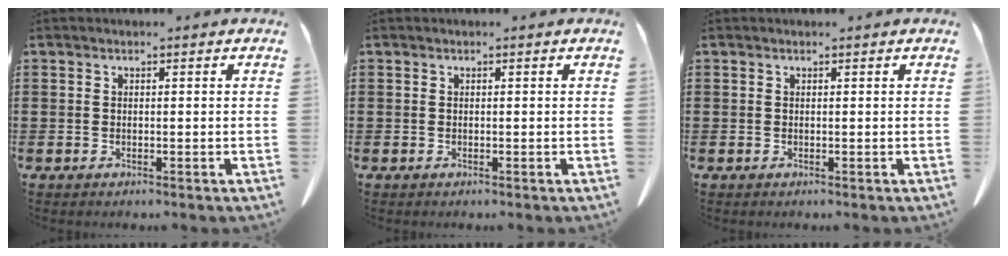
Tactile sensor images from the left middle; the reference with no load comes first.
{"total": 0.0}
{"total": 0.0}